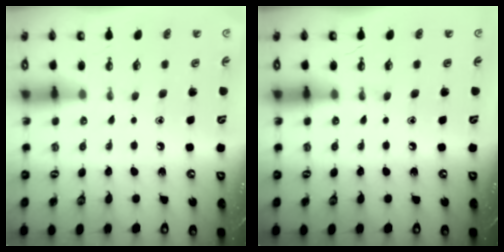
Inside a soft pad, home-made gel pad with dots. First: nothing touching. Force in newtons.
{"total": 0.0}